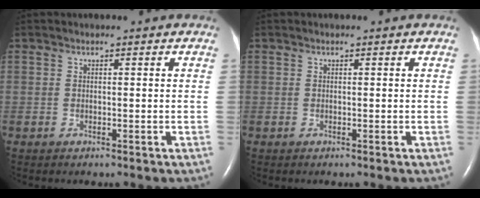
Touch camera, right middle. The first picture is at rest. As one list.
[{"total": 0.0}]